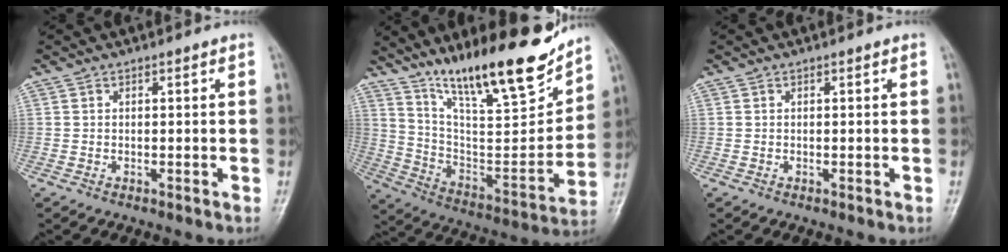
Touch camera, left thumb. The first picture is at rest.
{"total": 23.4, "force": [17.1, 5.5, 15.0], "torque": [-0.207, -0.085, 0.292]}
{"total": 0.0}